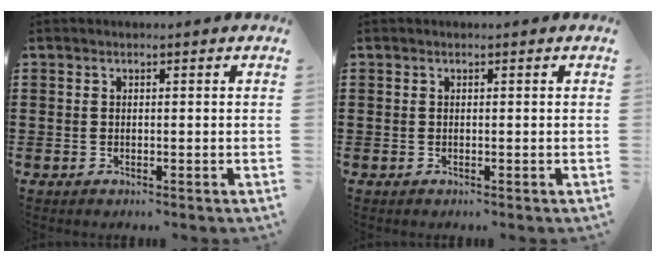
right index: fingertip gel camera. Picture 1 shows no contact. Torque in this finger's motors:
{"motor_torque": [0.00, 0.00, 0.00, 0.00]}